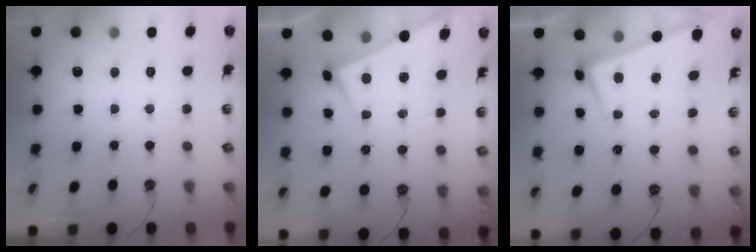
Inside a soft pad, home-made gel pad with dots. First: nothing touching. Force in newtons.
{"total": 2.8, "press": 2.8, "slide": 0.3}
{"total": 1.8, "press": 0.8, "slide": 1.6}